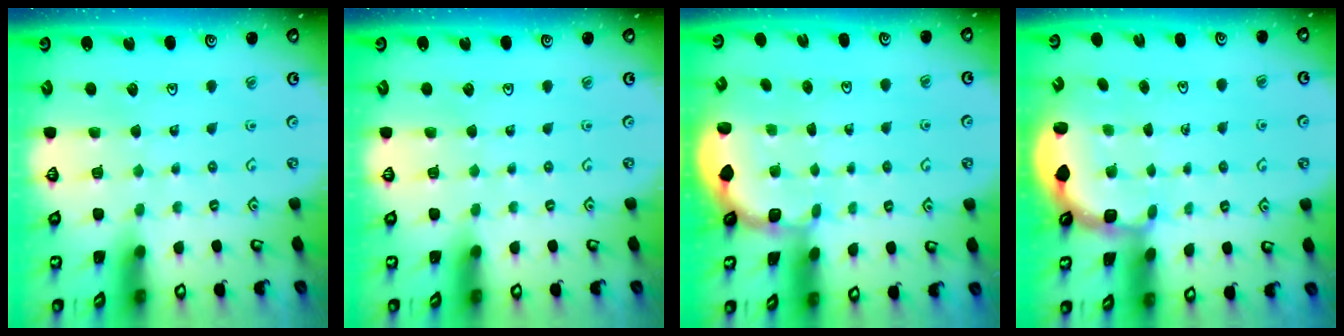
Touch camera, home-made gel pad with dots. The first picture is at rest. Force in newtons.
{"total": 0.0}
{"total": 1.8, "press": 1.7, "slide": 0.7}
{"total": 2.7, "press": 2.1, "slide": 1.7}